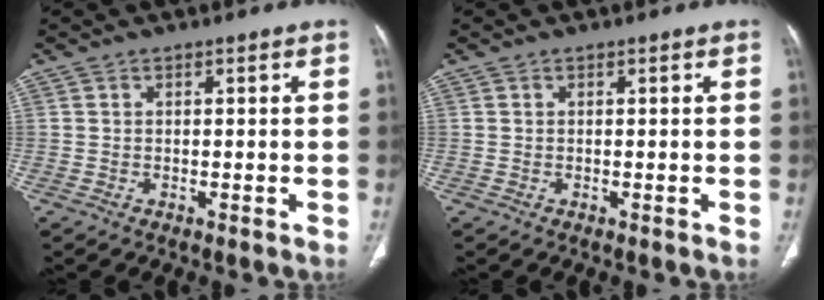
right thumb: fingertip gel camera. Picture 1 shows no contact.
{"total": 0.0}